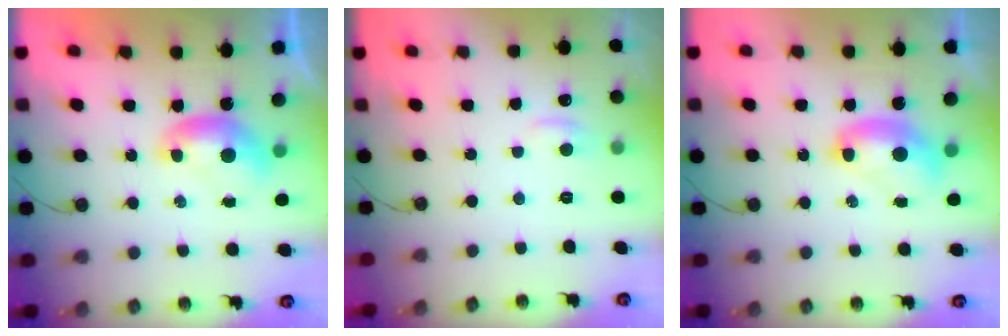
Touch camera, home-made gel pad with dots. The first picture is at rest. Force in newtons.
{"total": 0.8, "press": 0.3, "slide": 0.7}
{"total": 2.7, "press": 2.7, "slide": 0.1}